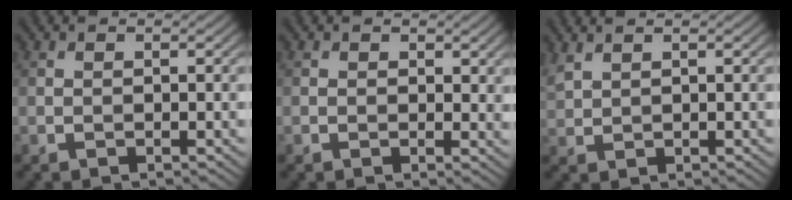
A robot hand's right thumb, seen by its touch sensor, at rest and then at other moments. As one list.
[{"total": 1.7, "force": [0.8, 1.0, 1.1], "torque": [-0.012, -0.004, 0.013]}, {"total": 2.1, "force": [1.8, 0.5, 0.9], "torque": [-0.032, 0.008, 0.046]}]